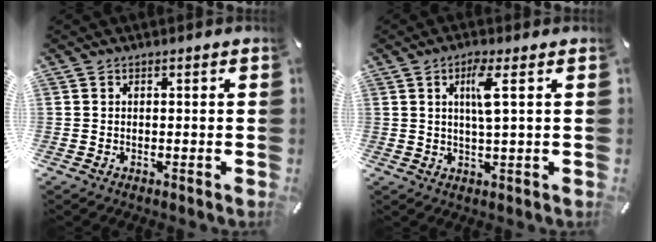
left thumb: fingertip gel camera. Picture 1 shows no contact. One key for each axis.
{"total": 6.0, "fx": 1.7, "fy": 0.7, "fz": 5.8, "tx": -0.109, "ty": -0.003, "tz": 0.022}